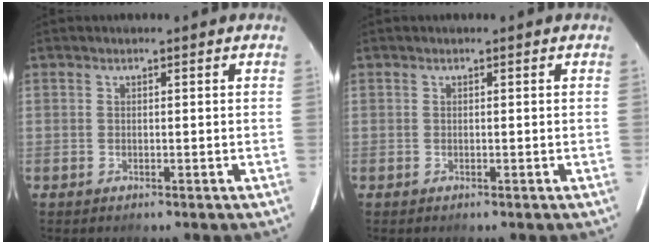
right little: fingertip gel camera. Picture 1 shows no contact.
{"total": 0.0}